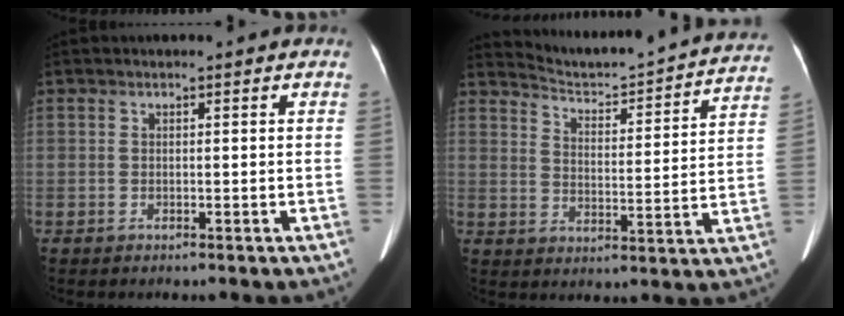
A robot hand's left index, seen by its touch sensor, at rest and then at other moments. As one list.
[{"total": 20.0, "force": [19.2, 1.3, 5.2], "torque": [-0.078, -0.051, 0.243]}]